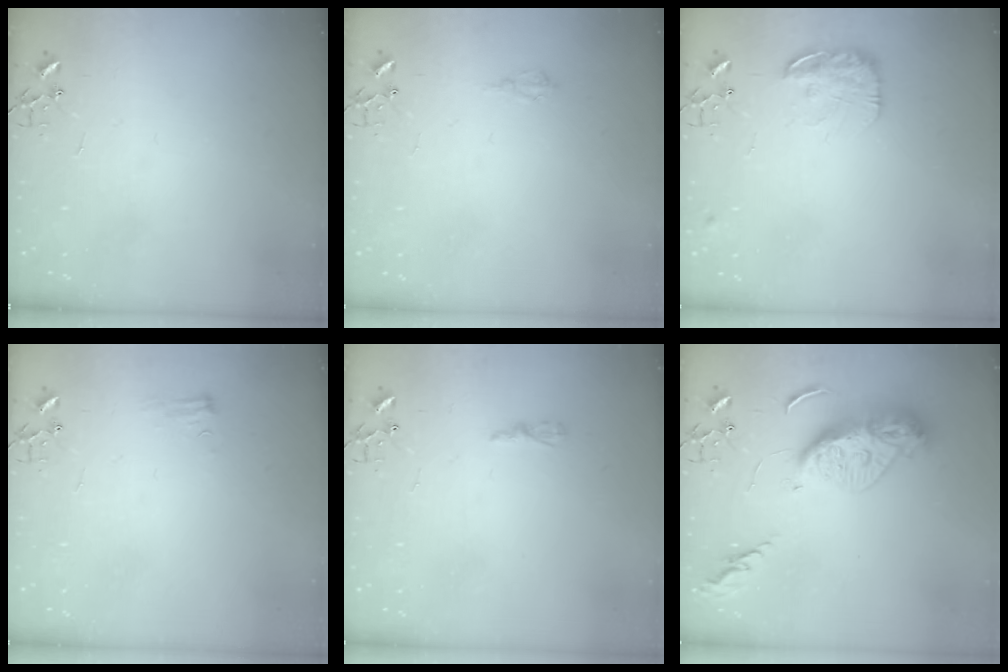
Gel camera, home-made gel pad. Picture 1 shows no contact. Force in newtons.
{"total": 5.6, "press": 5.6, "slide": 0.7}
{"total": 14.1, "press": 14.1, "slide": 0.9}
{"total": 6.2, "press": 6.2, "slide": 0.8}
{"total": 2.9, "press": 2.9, "slide": 0.4}
{"total": 14.8, "press": 14.8, "slide": 1.4}